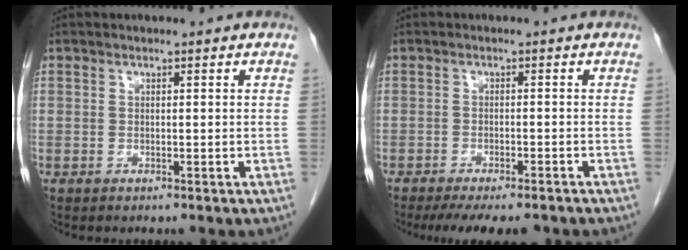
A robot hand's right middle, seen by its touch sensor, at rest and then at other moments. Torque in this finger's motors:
{"motor_torque": [0.58, -0.47, 0.13, 0.05]}